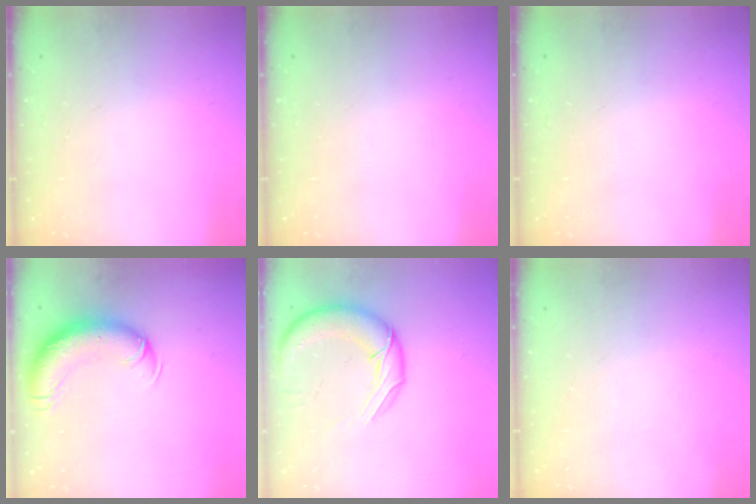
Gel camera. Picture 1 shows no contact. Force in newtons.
{"total": 0.0}
{"total": 0.0}
{"total": 10.6, "press": 10.3, "slide": 2.5}
{"total": 15.3, "press": 14.8, "slide": 3.8}
{"total": 0.0}